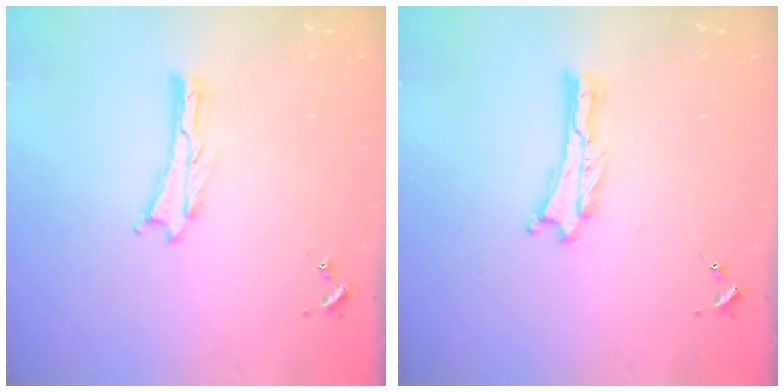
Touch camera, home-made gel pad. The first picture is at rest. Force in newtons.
{"total": 0.0}